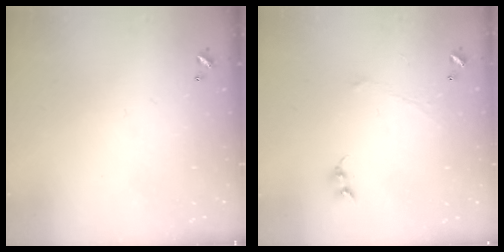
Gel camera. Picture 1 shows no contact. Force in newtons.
{"total": 0.0}